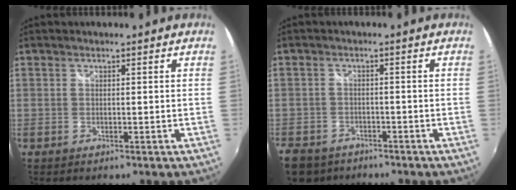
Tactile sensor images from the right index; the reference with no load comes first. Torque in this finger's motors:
{"motor_torque": [-1.36, -0.78, -1.06, -0.21]}